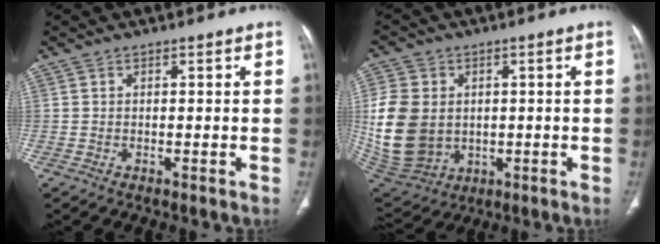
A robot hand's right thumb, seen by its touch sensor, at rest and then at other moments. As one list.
[{"total": 15.9, "force": [0.5, 12.8, 9.4], "torque": [-0.188, -0.008, 0.033]}]